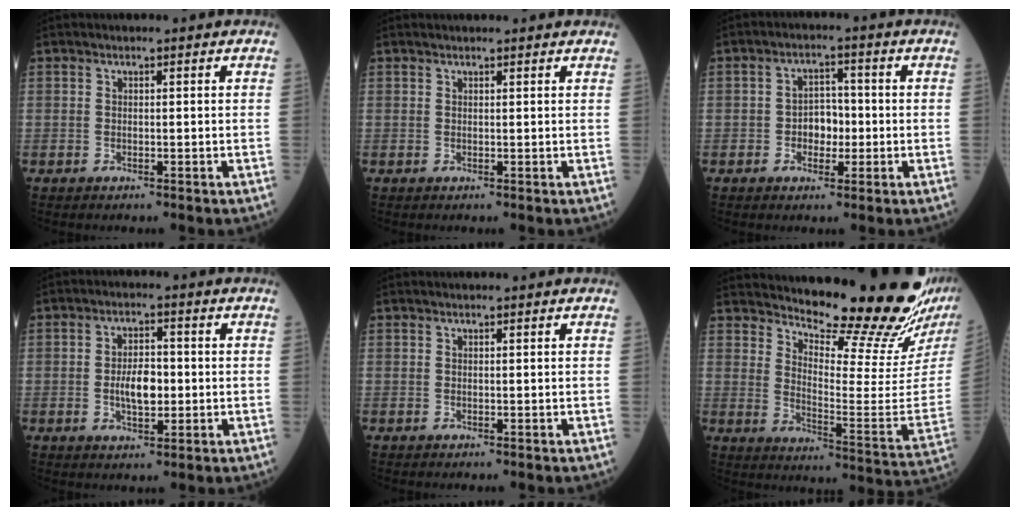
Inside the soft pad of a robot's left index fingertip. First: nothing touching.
{"total": 4.0, "force": [3.8, 0.5, 1.3], "torque": [-0.015, 0.027, 0.042]}
{"total": 4.1, "force": [-0.8, 2.8, 3.0], "torque": [-0.047, 0.012, -0.015]}
{"total": 5.3, "force": [-0.5, 2.4, 4.7], "torque": [-0.089, 0.004, -0.009]}
{"total": 0.8, "force": [0.8, 0.0, 0.2], "torque": [-0.007, 0.013, 0.013]}
{"total": 20.7, "force": [18.7, -0.6, 9.0], "torque": [-0.146, -0.114, 0.252]}